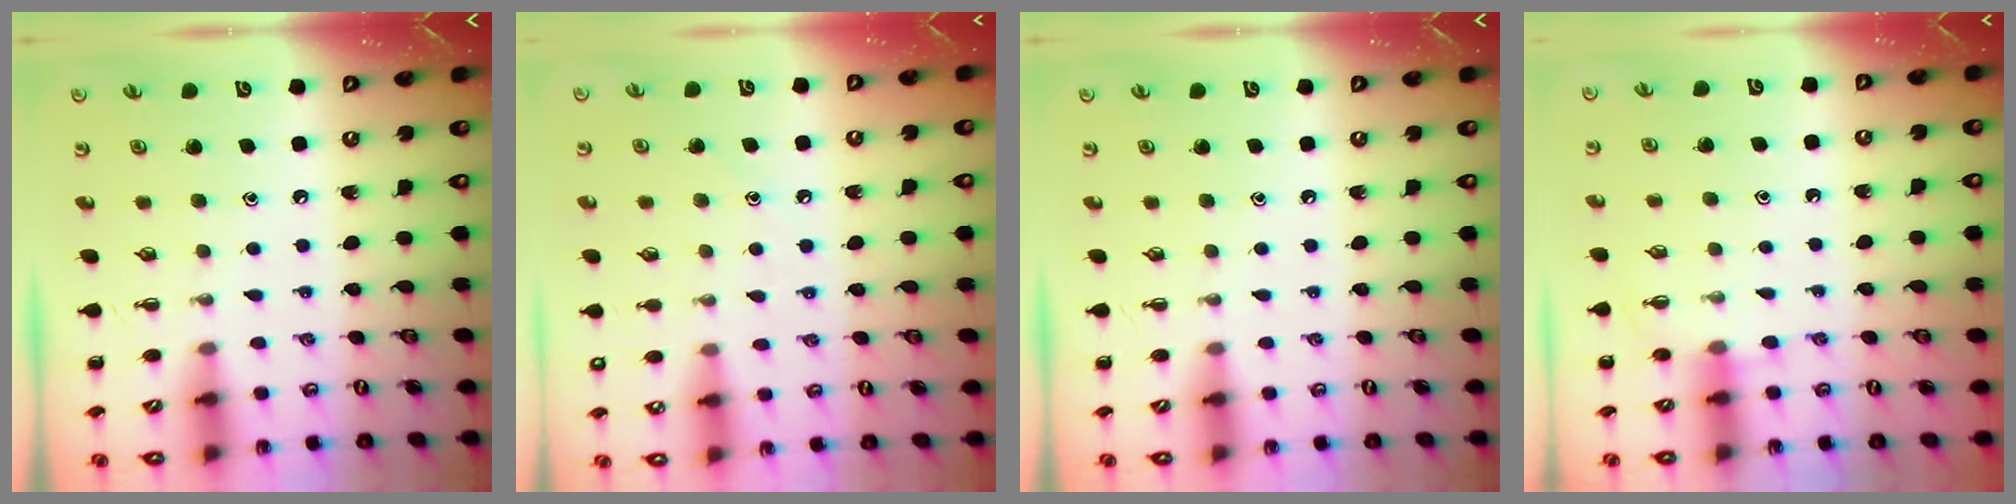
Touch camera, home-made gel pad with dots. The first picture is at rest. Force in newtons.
{"total": 9.4, "press": 9.2, "slide": 2.0}
{"total": 0.0}
{"total": 7.9, "press": 7.8, "slide": 1.5}